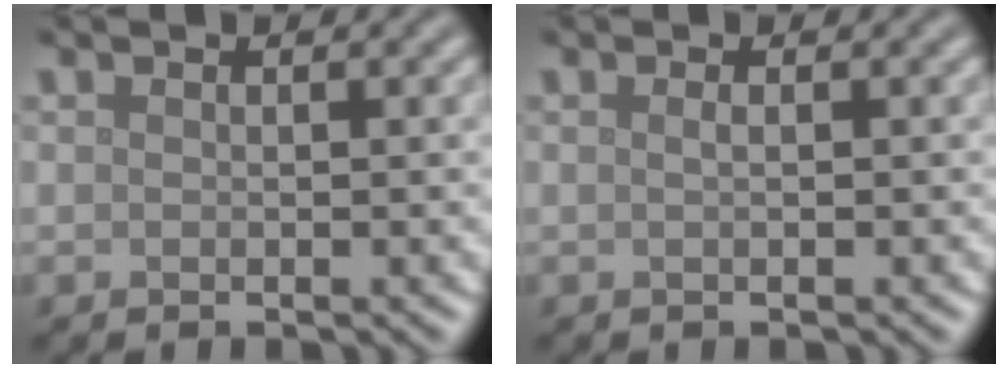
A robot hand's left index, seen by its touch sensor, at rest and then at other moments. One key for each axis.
{"total": 0.6, "fx": 0.1, "fy": 0.2, "fz": 0.6, "tx": -0.009, "ty": 0.005, "tz": 0.001}